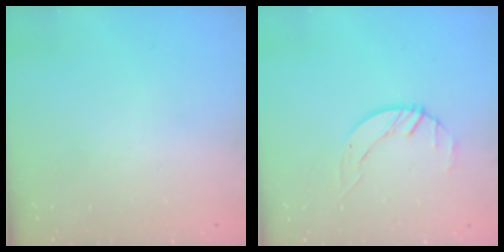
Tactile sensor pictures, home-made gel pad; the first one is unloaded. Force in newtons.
{"total": 2.1, "press": 2.0, "slide": 0.3}